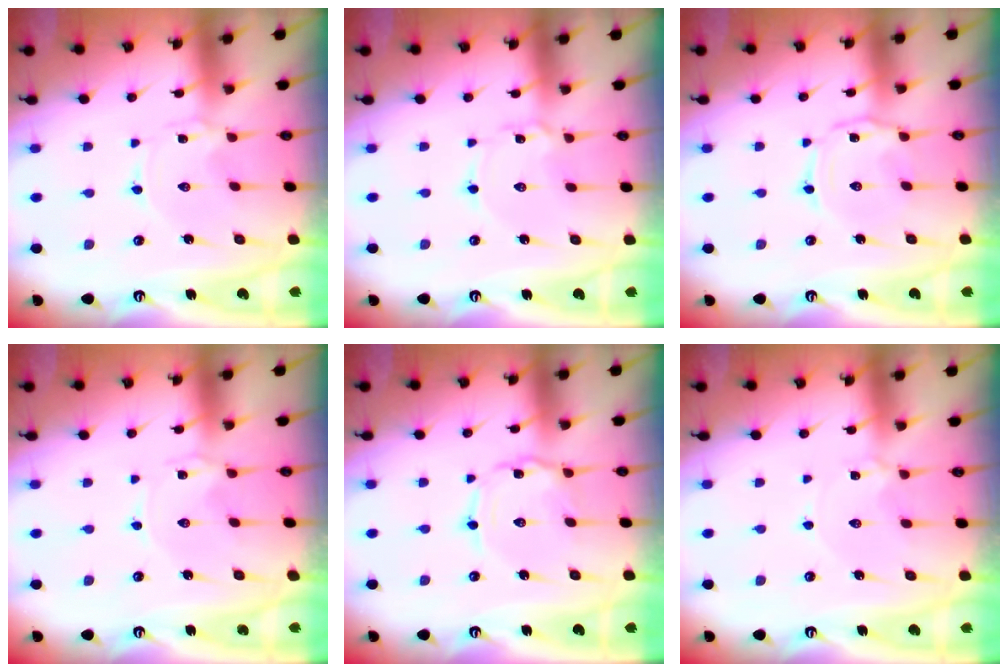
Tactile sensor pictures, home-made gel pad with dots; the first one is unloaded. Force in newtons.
{"total": 1.2, "press": 1.2, "slide": 0.1}
{"total": 2.5, "press": 2.4, "slide": 0.4}
{"total": 0.5, "press": 0.5, "slide": 0.1}
{"total": 1.6, "press": 1.5, "slide": 0.2}
{"total": 1.4, "press": 1.3, "slide": 0.3}